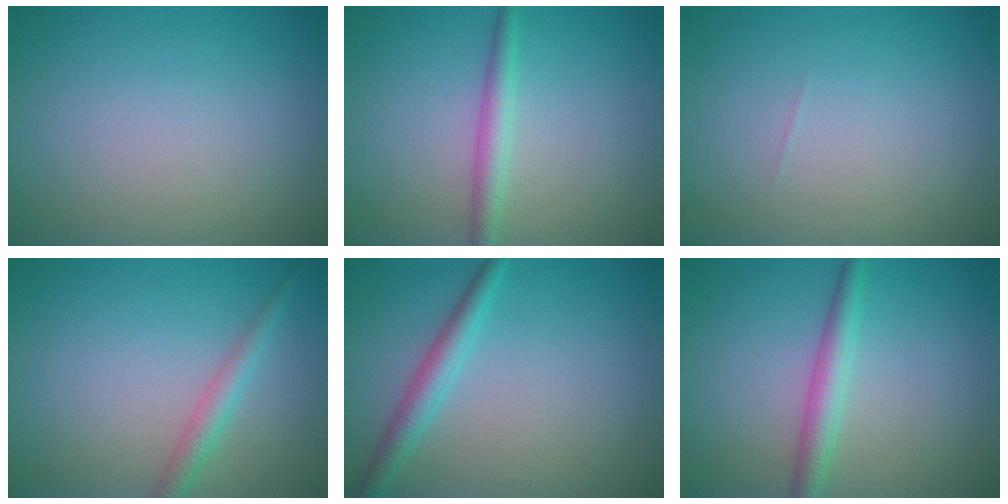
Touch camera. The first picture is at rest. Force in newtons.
{"total": 2.3, "press": 2.3, "slide": 0.0}
{"total": 0.0}
{"total": 2.2, "press": 2.2, "slide": 0.1}
{"total": 2.7, "press": 2.7, "slide": 0.1}
{"total": 2.7, "press": 2.7, "slide": 0.0}